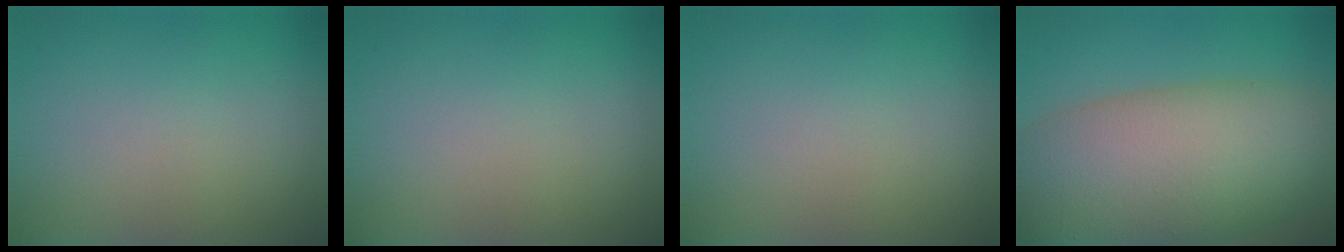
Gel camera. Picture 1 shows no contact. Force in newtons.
{"total": 0.0}
{"total": 0.0}
{"total": 13.0, "press": 13.0, "slide": 0.4}